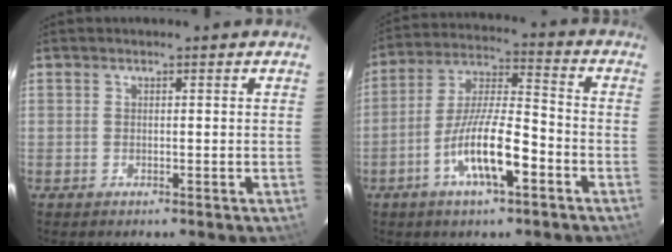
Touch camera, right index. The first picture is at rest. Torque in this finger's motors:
{"motor_torque": [1.27, -0.87, 0.87, 0.20]}